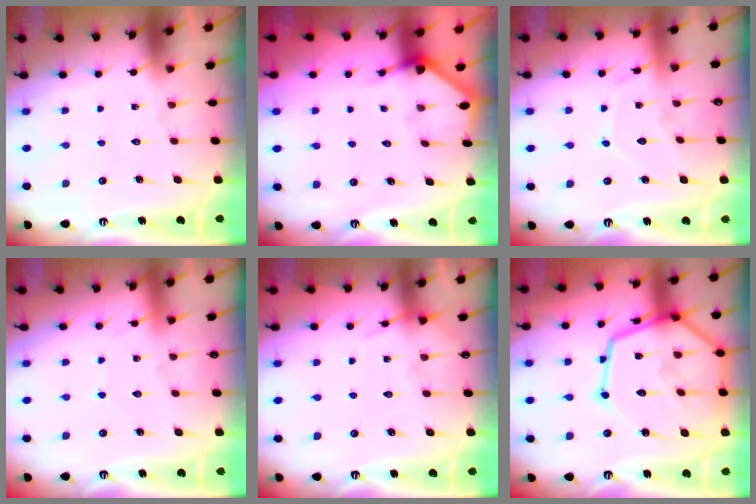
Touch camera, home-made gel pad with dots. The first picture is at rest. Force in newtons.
{"total": 2.2, "press": 2.2, "slide": 0.1}
{"total": 8.5, "press": 8.5, "slide": 0.9}
{"total": 2.4, "press": 2.4, "slide": 0.3}
{"total": 4.8, "press": 4.8, "slide": 0.5}
{"total": 21.6, "press": 21.5, "slide": 1.8}